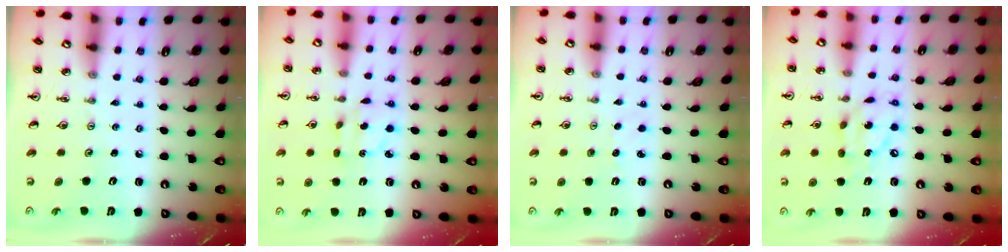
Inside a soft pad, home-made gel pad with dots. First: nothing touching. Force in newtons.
{"total": 4.5, "press": 4.5, "slide": 0.7}
{"total": 2.9, "press": 2.9, "slide": 0.4}
{"total": 11.8, "press": 11.8, "slide": 0.9}